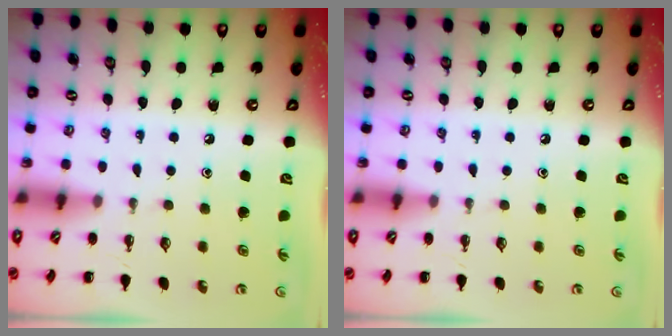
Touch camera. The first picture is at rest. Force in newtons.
{"total": 0.0}